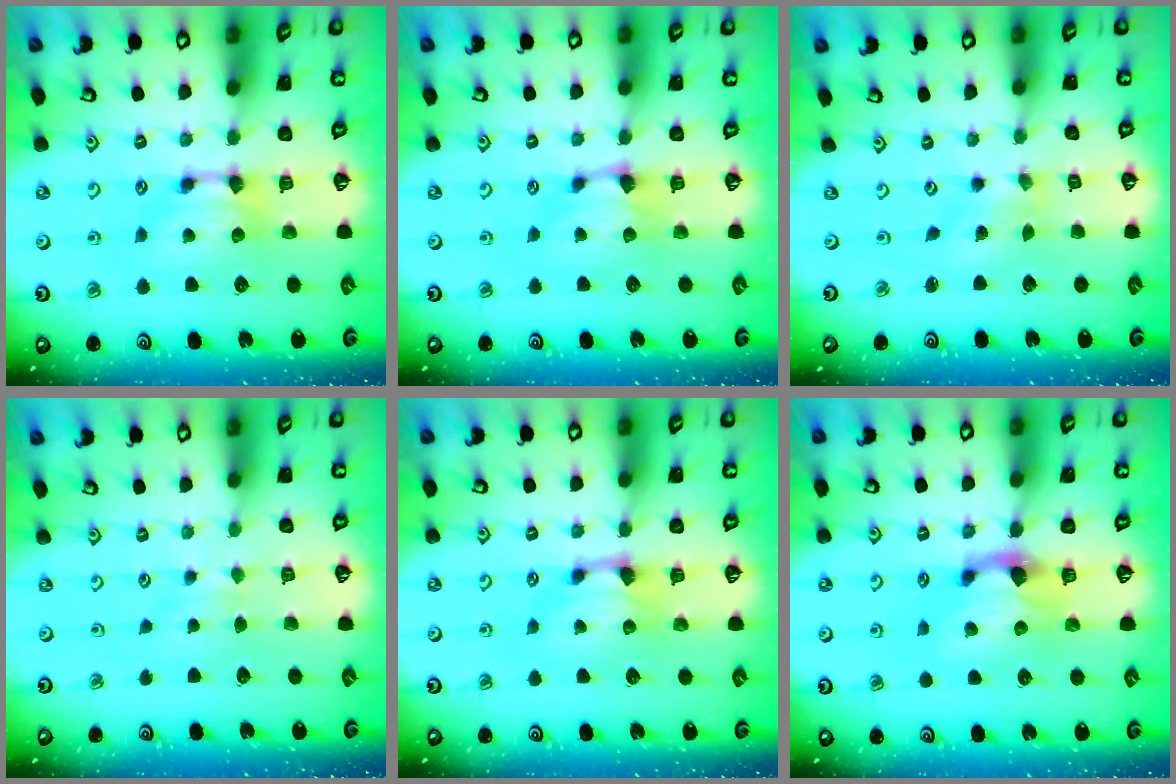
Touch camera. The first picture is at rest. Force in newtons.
{"total": 1.1, "press": 0.9, "slide": 0.5}
{"total": 2.9, "press": 2.8, "slide": 1.0}
{"total": 2.9, "press": 2.8, "slide": 0.6}
{"total": 0.9, "press": 0.2, "slide": 0.9}
{"total": 1.9, "press": 1.4, "slide": 1.2}